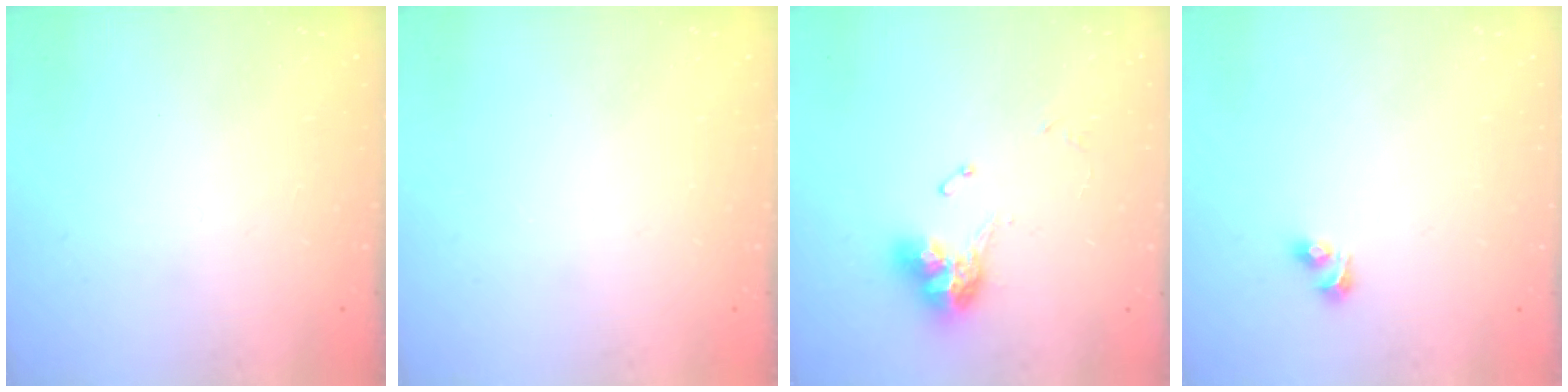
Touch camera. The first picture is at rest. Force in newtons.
{"total": 0.0}
{"total": 10.2, "press": 10.1, "slide": 1.0}
{"total": 3.5, "press": 3.0, "slide": 1.8}